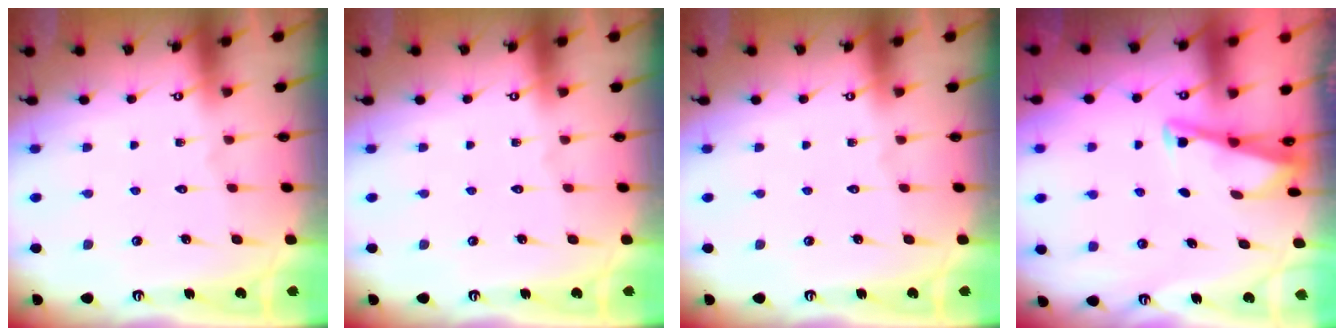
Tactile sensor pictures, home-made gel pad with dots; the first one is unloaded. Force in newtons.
{"total": 0.0}
{"total": 0.0}
{"total": 3.0, "press": 2.9, "slide": 0.4}